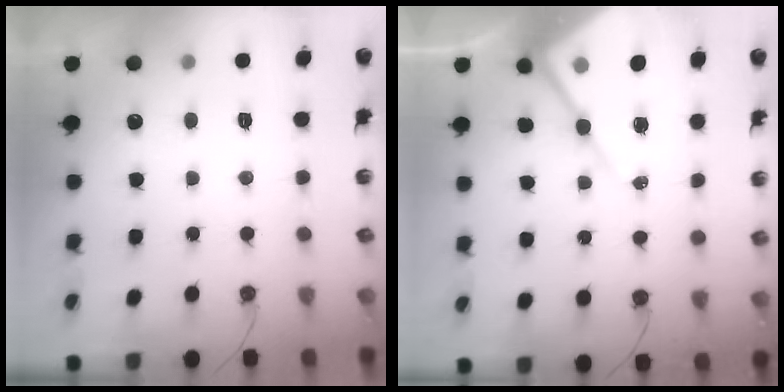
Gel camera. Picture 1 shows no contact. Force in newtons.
{"total": 13.3, "press": 13.2, "slide": 1.4}